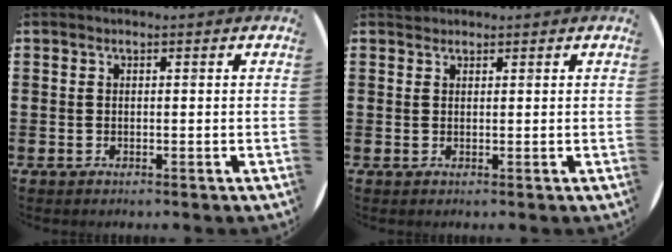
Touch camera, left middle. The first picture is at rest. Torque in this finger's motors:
{"motor_torque": [-0.06, 0.05, -0.02, 0.00]}